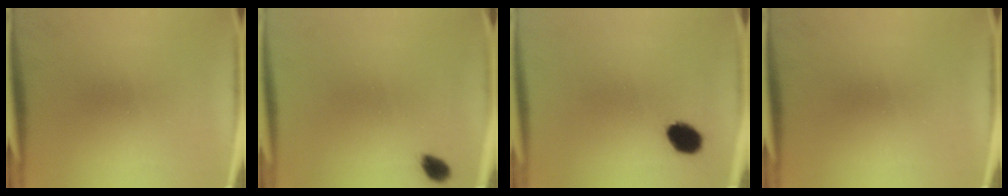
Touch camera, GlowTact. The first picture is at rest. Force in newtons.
{"total": 2.6}
{"total": 6.1}
{"total": 0.0}